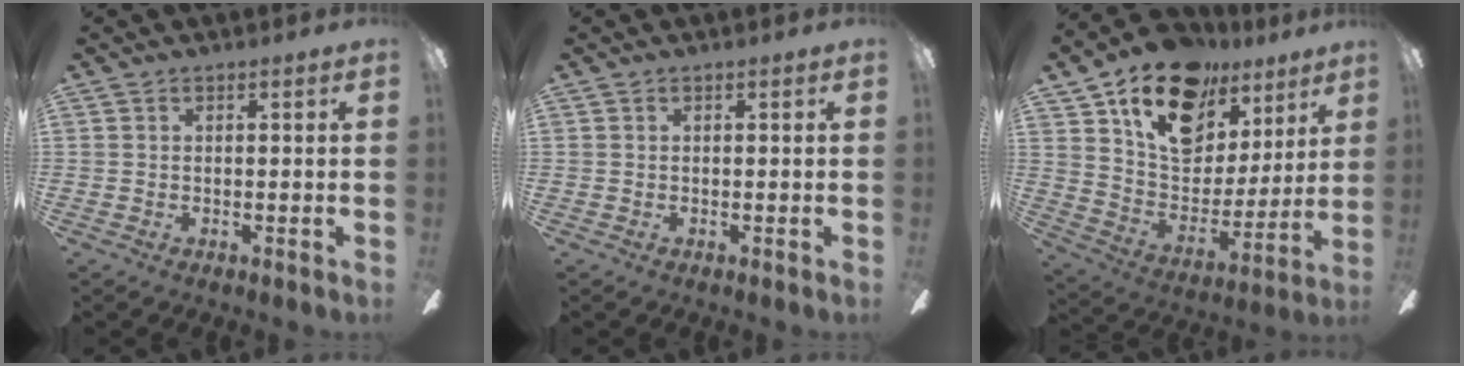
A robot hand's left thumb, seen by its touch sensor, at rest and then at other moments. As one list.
[{"total": 0.0}, {"total": 20.3, "force": [13.0, 12.5, 9.4], "torque": [-0.154, -0.074, 0.235]}]